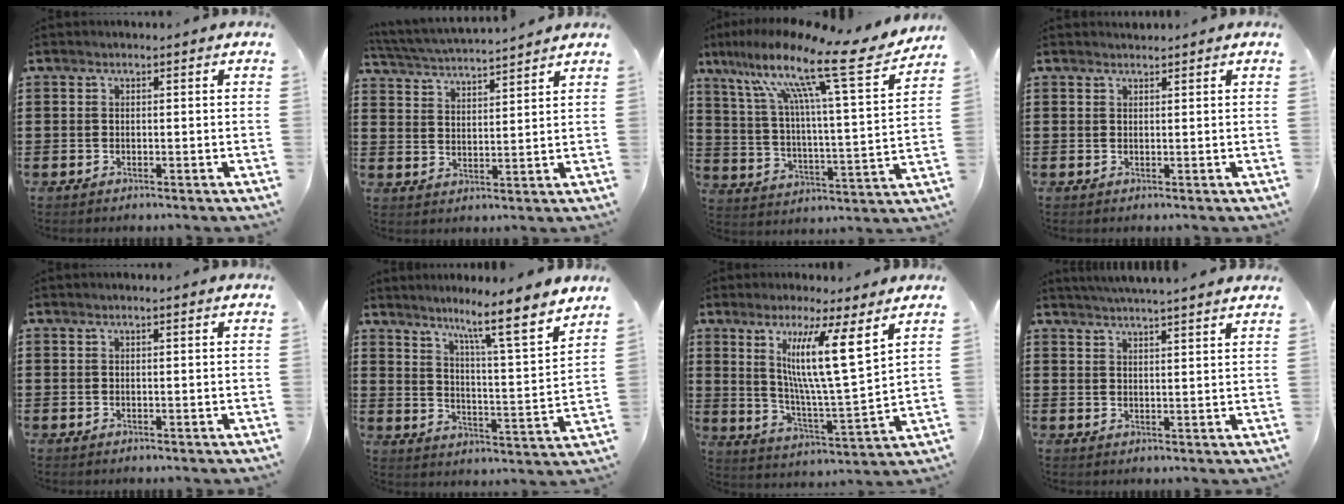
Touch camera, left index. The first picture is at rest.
{"total": 4.2, "force": [4.1, -0.3, 0.8], "torque": [-0.035, -0.025, 0.069]}
{"total": 15.6, "force": [11.1, 1.3, 10.8], "torque": [-0.215, -0.070, 0.171]}
{"total": 0.9, "force": [0.9, 0.2, 0.0], "torque": [-0.003, 0.001, 0.017]}
{"total": 0.6, "force": [0.4, 0.0, 0.5], "torque": [-0.009, 0.000, 0.008]}
{"total": 8.0, "force": [6.4, -0.9, 4.7], "torque": [-0.093, -0.059, 0.091]}
{"total": 12.2, "force": [6.4, 1.0, 10.3], "torque": [-0.188, -0.028, 0.100]}
{"total": 3.6, "force": [3.4, -0.7, 0.6], "torque": [-0.023, -0.015, 0.061]}